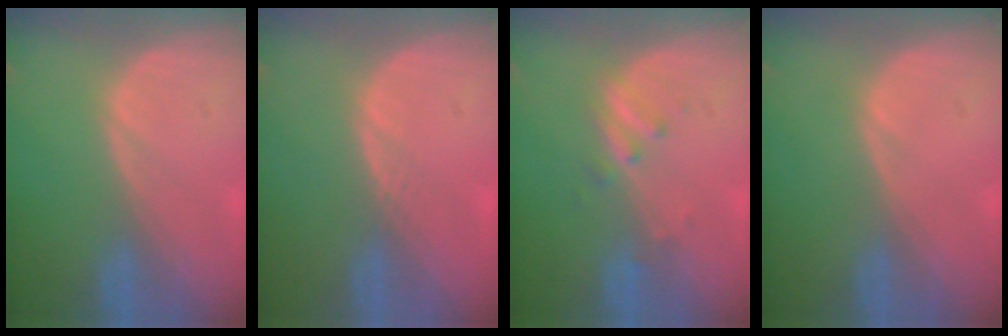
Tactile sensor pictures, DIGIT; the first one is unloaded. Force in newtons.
{"total": 0.7, "press": 0.6, "slide": 0.3}
{"total": 2.3, "press": 2.3, "slide": 0.3}
{"total": 0.0}